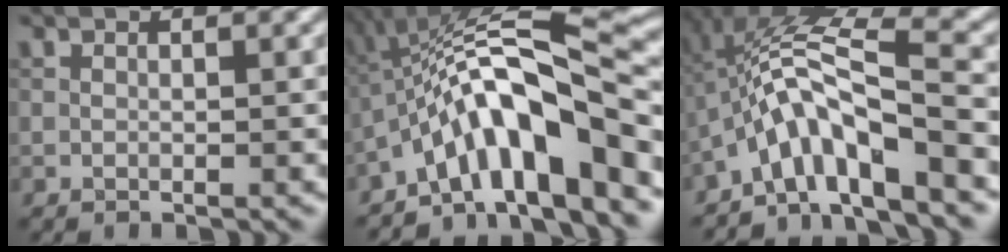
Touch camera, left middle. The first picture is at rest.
{"total": 11.0, "force": [-4.6, 2.8, 9.5], "torque": [-0.137, 0.025, -0.084]}
{"total": 8.5, "force": [-3.7, 2.0, 7.4], "torque": [-0.132, 0.020, -0.072]}